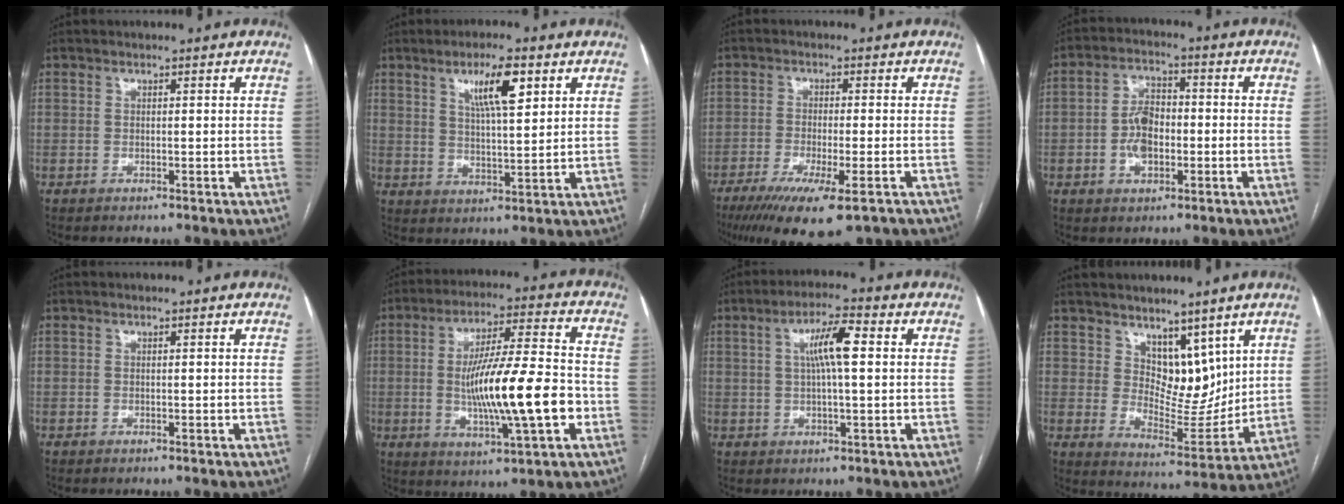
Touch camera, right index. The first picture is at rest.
{"total": 7.8, "force": [3.8, 1.4, 6.7], "torque": [-0.120, 0.002, 0.067]}
{"total": 12.5, "force": [-8.0, 2.1, 9.3], "torque": [-0.148, -0.033, -0.125]}
{"total": 6.5, "force": [-1.4, 3.6, 5.3], "torque": [-0.105, 0.014, -0.024]}
{"total": 0.0}
{"total": 16.3, "force": [-2.5, 1.7, 16.0], "torque": [-0.277, -0.001, -0.039]}
{"total": 7.0, "force": [1.5, 0.8, 6.8], "torque": [-0.124, 0.014, 0.024]}
{"total": 8.4, "force": [5.2, 4.9, 4.5], "torque": [-0.067, -0.006, 0.101]}